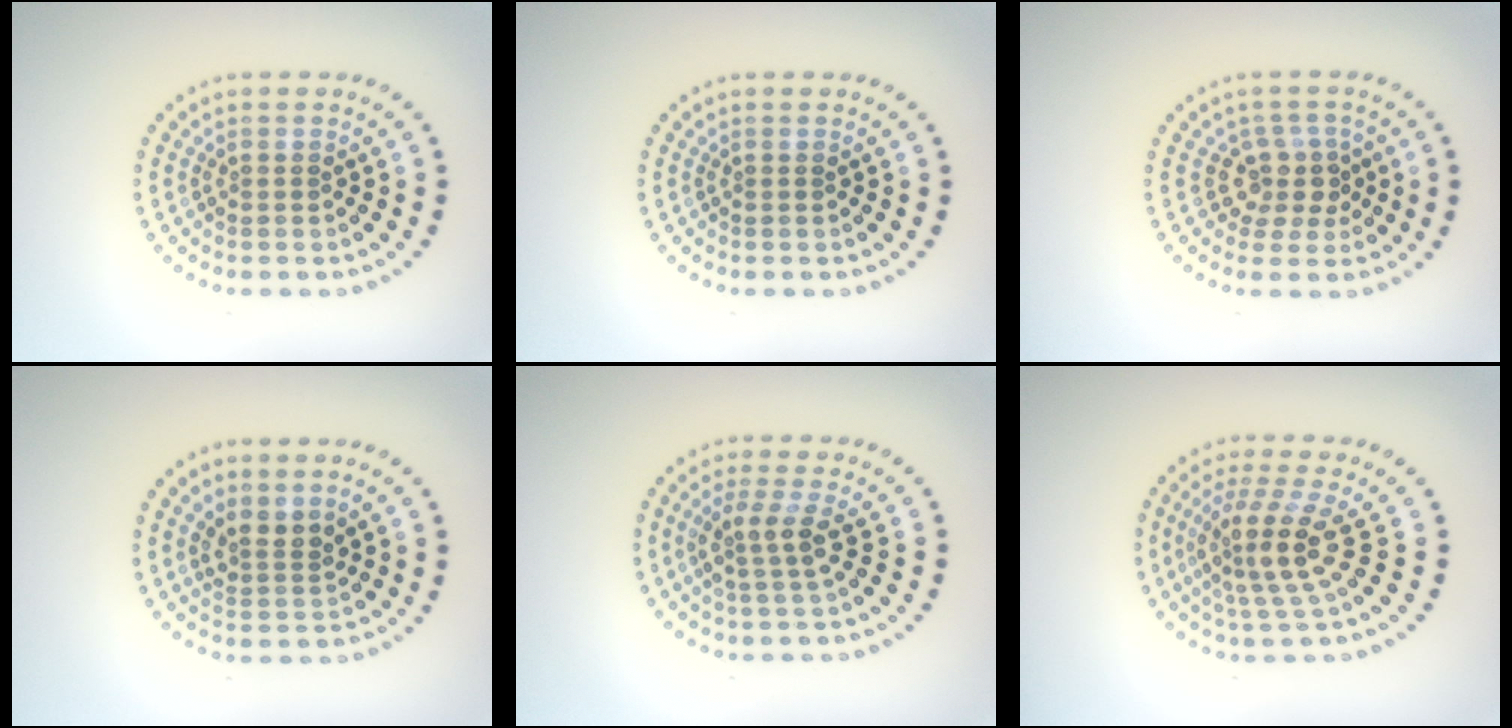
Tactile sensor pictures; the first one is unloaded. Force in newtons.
{"total": 0.0}
{"total": 2.9, "press": 2.3, "slide": 1.7}
{"total": 2.3, "press": 1.7, "slide": 1.5}
{"total": 2.7, "press": 2.0, "slide": 1.8}
{"total": 4.4, "press": 3.3, "slide": 3.0}